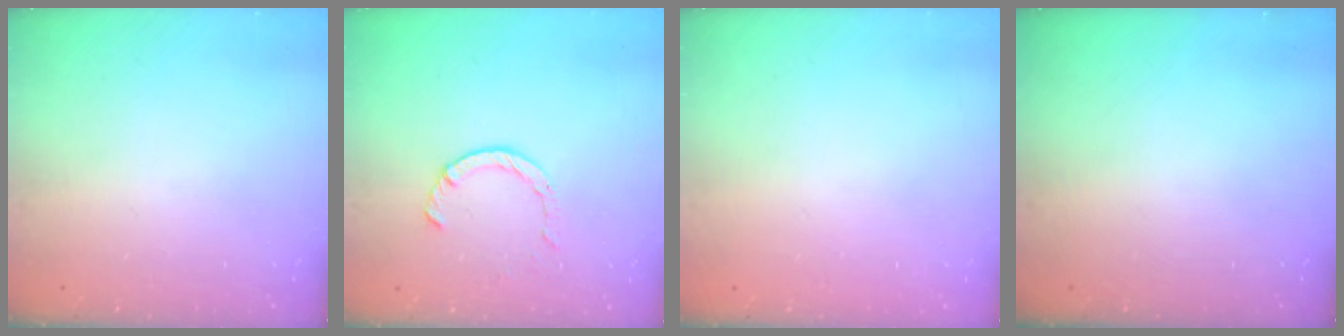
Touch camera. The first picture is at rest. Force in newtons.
{"total": 2.4, "press": 2.4, "slide": 0.2}
{"total": 2.7, "press": 2.7, "slide": 0.2}
{"total": 0.0}